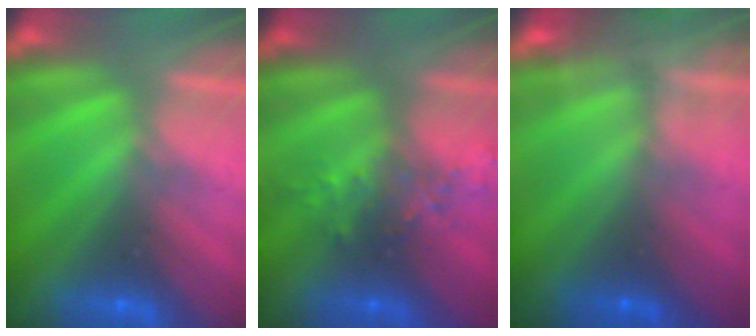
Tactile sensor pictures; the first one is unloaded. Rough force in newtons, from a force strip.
{"total": 2.4}
{"total": 9.2}